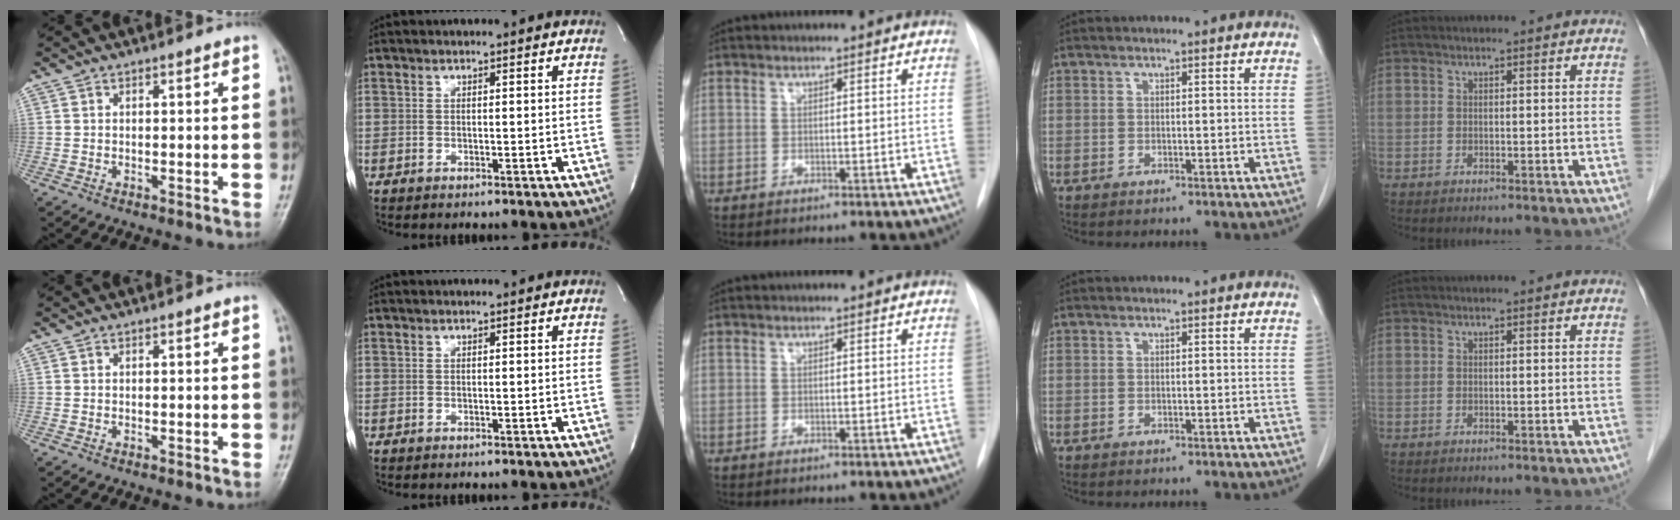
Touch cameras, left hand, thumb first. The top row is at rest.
{}